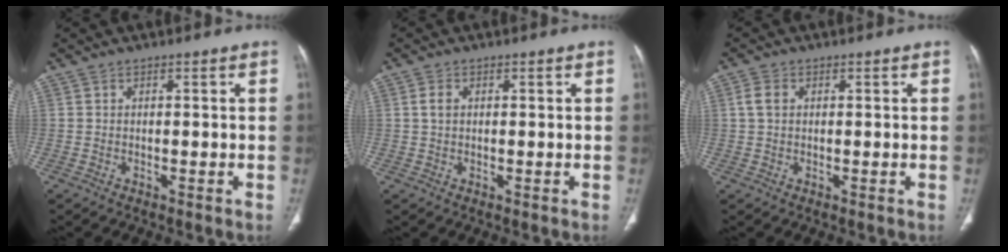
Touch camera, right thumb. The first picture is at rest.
{"total": 2.0, "force": [0.5, 1.4, 1.4], "torque": [-0.026, 0.002, 0.010]}
{"total": 2.7, "force": [0.6, 1.9, 1.9], "torque": [-0.037, 0.005, 0.013]}